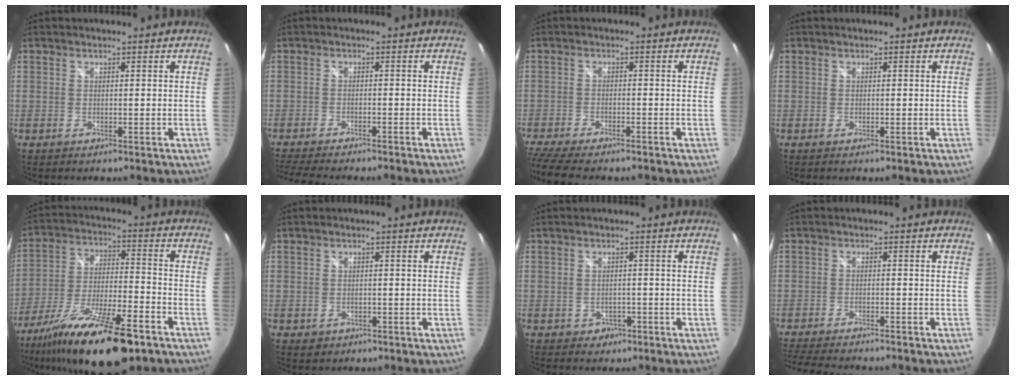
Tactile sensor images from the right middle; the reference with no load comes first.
{"total": 9.3, "force": [-8.2, 0.9, 4.2], "torque": [-0.099, -0.023, -0.129]}
{"total": 11.5, "force": [-9.6, 2.5, 5.7], "torque": [-0.140, -0.040, -0.162]}
{"total": 0.0}
{"total": 22.5, "force": [-15.6, 5.5, 15.2], "torque": [-0.285, -0.049, -0.262]}
{"total": 2.7, "force": [-1.1, 2.2, 1.0], "torque": [-0.025, -0.005, -0.011]}
{"total": 3.0, "force": [-1.3, 2.6, 0.6], "torque": [-0.018, 0.001, -0.012]}
{"total": 9.6, "force": [-8.6, 1.3, 4.0], "torque": [-0.099, -0.023, -0.140]}